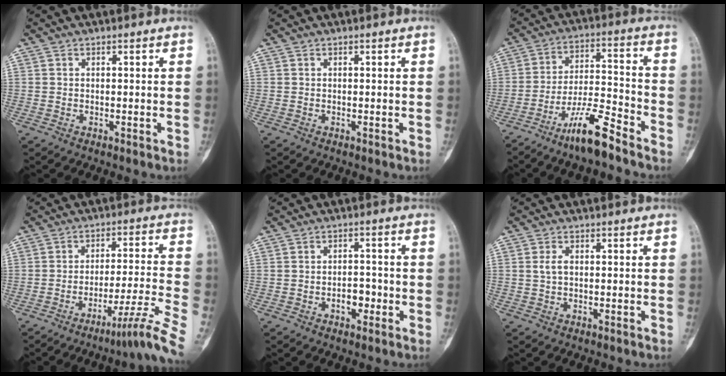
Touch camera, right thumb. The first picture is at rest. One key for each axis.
{"total": 0.0}
{"total": 10.9, "fx": -8.2, "fy": 1.6, "fz": 7.1, "tx": -0.134, "ty": 0.061, "tz": -0.149}
{"total": 11.3, "fx": -7.4, "fy": -0.9, "fz": 8.5, "tx": -0.135, "ty": 0.060, "tz": -0.111}
{"total": 3.4, "fx": -1.4, "fy": 2.1, "fz": 2.3, "tx": -0.020, "ty": 0.015, "tz": -0.020}
{"total": 1.6, "fx": 0.1, "fy": 0.7, "fz": 1.4, "tx": -0.033, "ty": 0.001, "tz": 0.001}